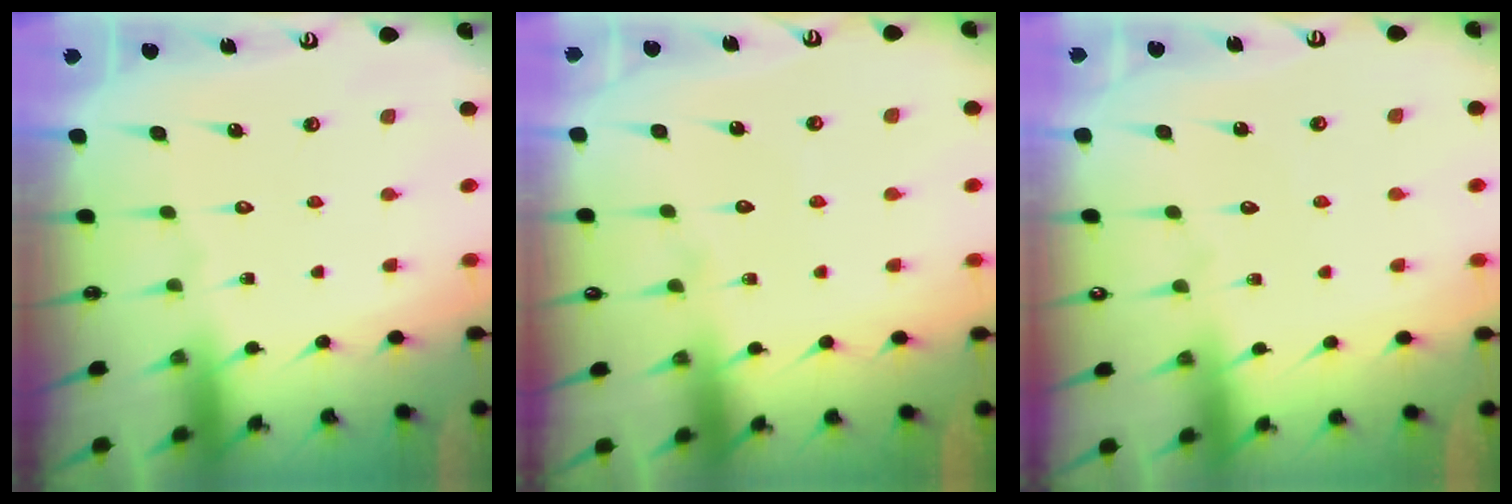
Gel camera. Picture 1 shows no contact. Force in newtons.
{"total": 3.9, "press": 3.9, "slide": 0.3}
{"total": 2.4, "press": 2.4, "slide": 0.2}